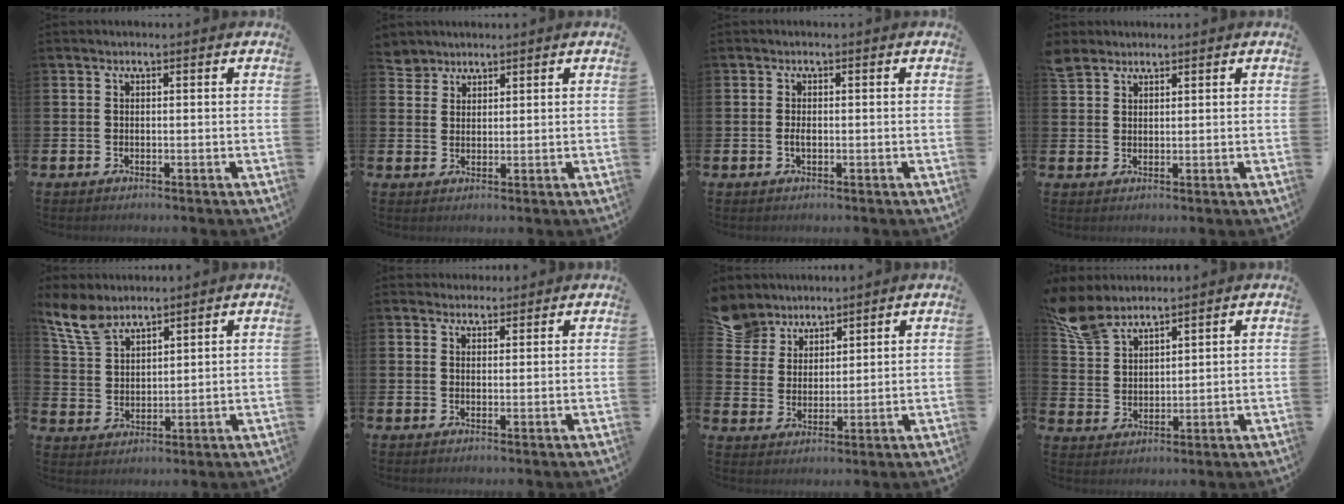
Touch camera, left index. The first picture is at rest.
{"total": 3.3, "force": [3.0, 1.1, -0.4], "torque": [0.006, -0.011, 0.057]}
{"total": 1.2, "force": [-0.2, 0.6, 1.1], "torque": [-0.021, 0.002, -0.005]}
{"total": 3.2, "force": [2.9, 1.3, 0.2], "torque": [-0.005, -0.007, 0.054]}
{"total": 7.5, "force": [6.6, 2.4, 2.7], "torque": [-0.083, -0.018, 0.123]}
{"total": 2.5, "force": [2.3, 0.9, -0.2], "torque": [0.009, -0.009, 0.042]}
{"total": 6.4, "force": [5.9, 2.6, -0.5], "torque": [-0.023, -0.035, 0.112]}
{"total": 6.5, "force": [5.9, 2.2, 1.7], "torque": [-0.056, -0.019, 0.110]}